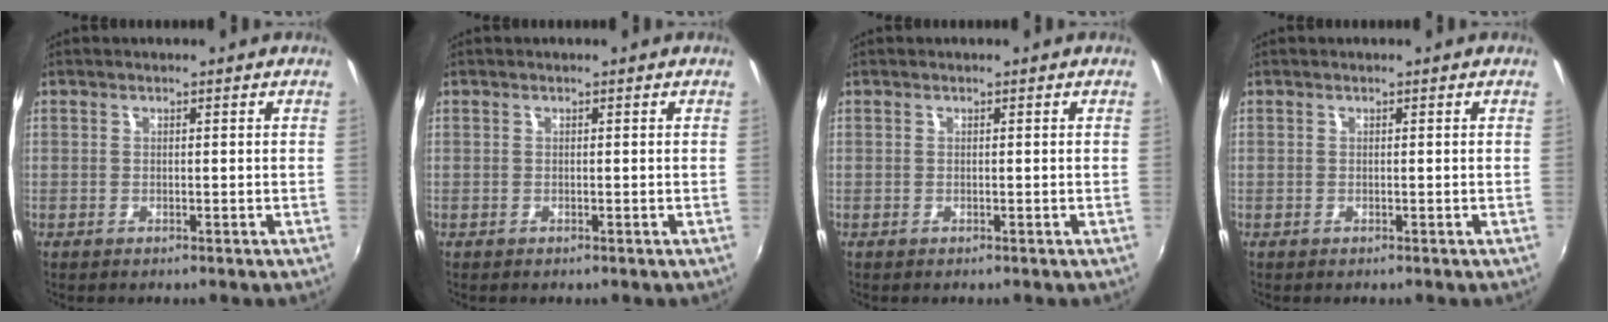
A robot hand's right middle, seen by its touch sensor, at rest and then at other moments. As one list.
[{"total": 0.0}, {"total": 0.0}, {"total": 0.0}]